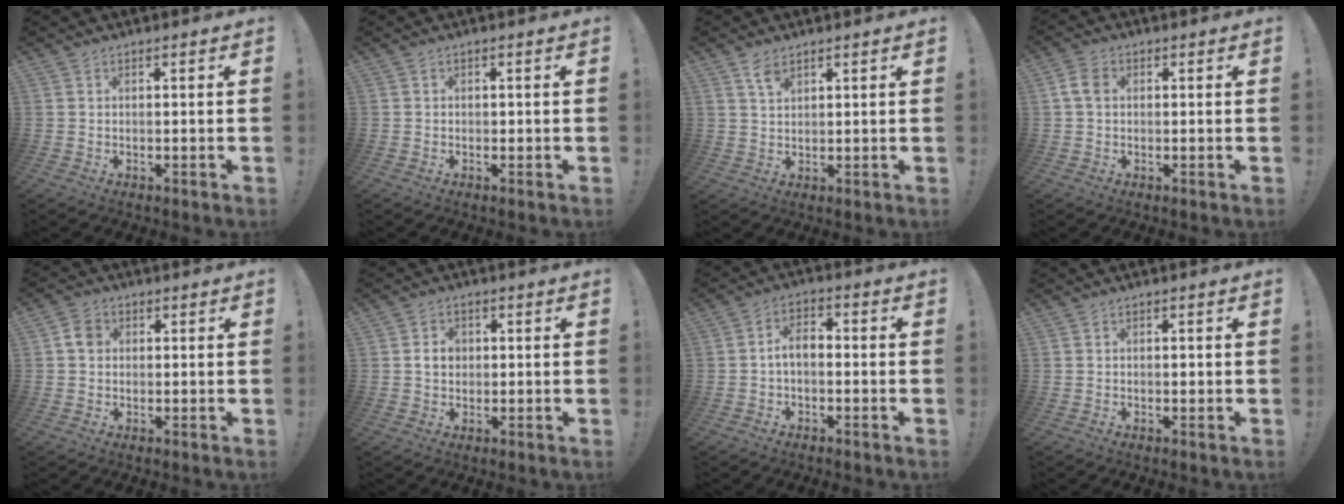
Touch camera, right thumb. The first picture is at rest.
{"total": 0.7, "force": [-0.3, 0.7, 0.2], "torque": [-0.004, 0.002, -0.004]}
{"total": 3.7, "force": [2.6, 1.6, 2.0], "torque": [-0.032, -0.016, 0.047]}
{"total": 4.7, "force": [0.8, 3.3, 3.2], "torque": [-0.057, 0.010, 0.019]}
{"total": 4.3, "force": [0.4, 3.7, 2.2], "torque": [-0.032, 0.009, 0.009]}
{"total": 4.1, "force": [0.2, 3.4, 2.3], "torque": [-0.035, 0.005, 0.003]}
{"total": 5.2, "force": [-0.7, 2.9, 4.3], "torque": [-0.085, 0.006, -0.013]}
{"total": 0.8, "force": [-0.4, 0.7, 0.3], "torque": [-0.005, 0.003, -0.007]}